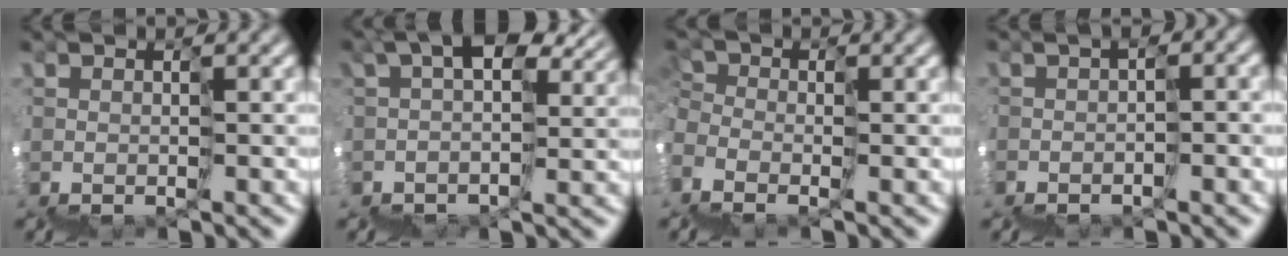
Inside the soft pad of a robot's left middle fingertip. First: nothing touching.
{"total": 5.6, "force": [3.6, 2.4, 3.5], "torque": [-0.055, 0.016, 0.063]}
{"total": 1.3, "force": [-0.6, -0.7, -0.9], "torque": [0.013, 0.016, -0.023]}
{"total": 2.7, "force": [-2.1, 0.6, 1.5], "torque": [-0.017, -0.004, -0.026]}